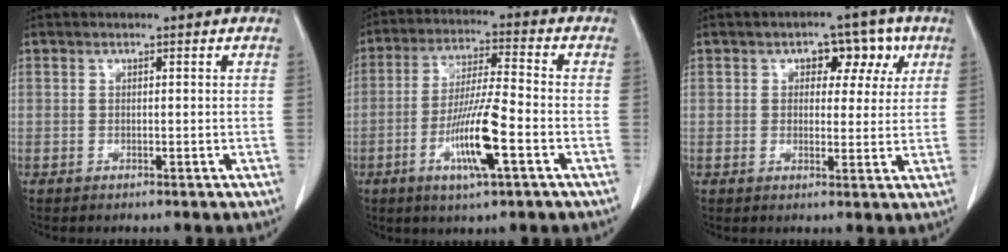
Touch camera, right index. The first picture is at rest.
{"total": 11.3, "force": [-4.2, 1.0, 10.5], "torque": [-0.200, -0.010, -0.076]}
{"total": 7.7, "force": [2.8, 4.6, 5.5], "torque": [-0.071, 0.029, 0.041]}